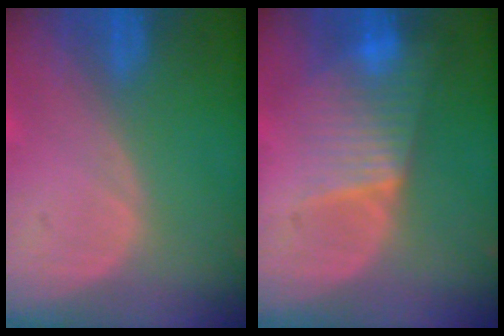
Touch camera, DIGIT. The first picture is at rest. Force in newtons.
{"total": 6.3, "press": 6.3, "slide": 1.0}